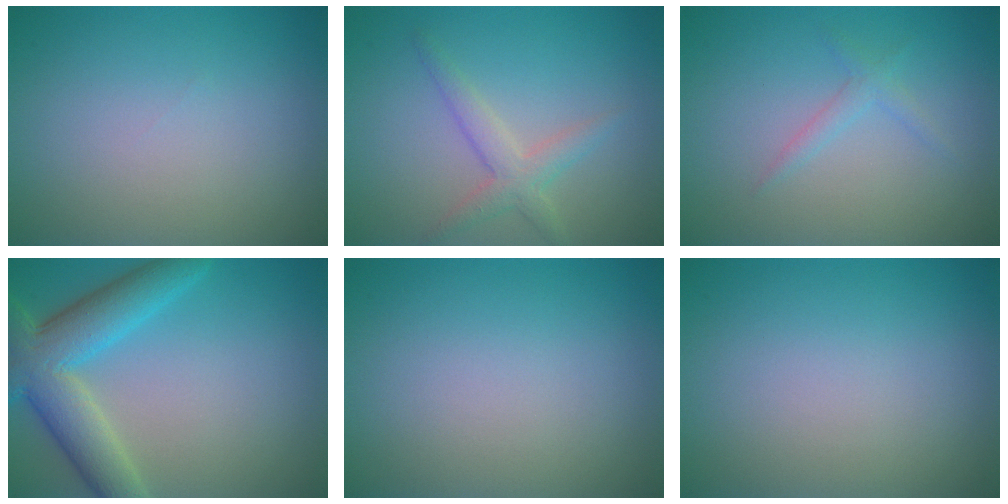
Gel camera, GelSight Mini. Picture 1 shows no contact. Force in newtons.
{"total": 2.5, "press": 2.5, "slide": 0.2}
{"total": 1.3, "press": 1.2, "slide": 0.1}
{"total": 7.5, "press": 7.5, "slide": 0.5}
{"total": 0.0}
{"total": 0.0}